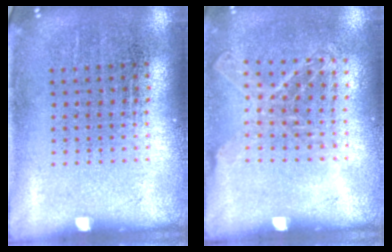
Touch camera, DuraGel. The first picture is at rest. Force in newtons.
{"total": 1.1, "press": 1.0, "slide": 0.3}